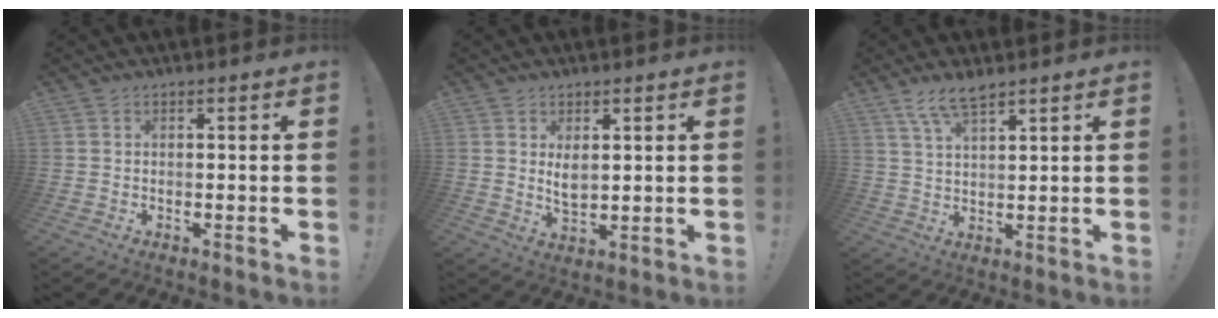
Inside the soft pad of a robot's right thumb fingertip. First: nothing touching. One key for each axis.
{"total": 4.5, "fx": 1.9, "fy": 2.3, "fz": 3.4, "tx": -0.040, "ty": -0.016, "tz": 0.031}
{"total": 6.4, "fx": 4.8, "fy": 1.6, "fz": 3.9, "tx": -0.083, "ty": -0.018, "tz": 0.090}